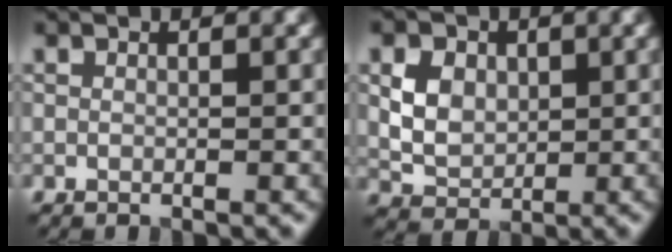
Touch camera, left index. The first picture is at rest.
{"total": 3.7, "force": [0.7, 2.8, 2.2], "torque": [-0.043, -0.001, 0.012]}